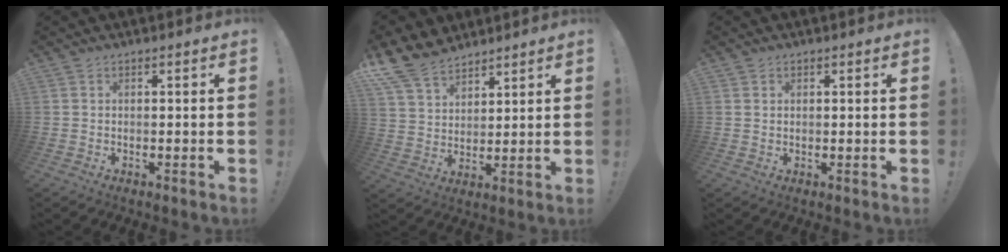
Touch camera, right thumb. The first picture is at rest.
{"total": 12.4, "force": [9.7, 6.5, 4.2], "torque": [-0.085, -0.063, 0.189]}
{"total": 1.2, "force": [0.7, 1.0, 0.3], "torque": [0.003, -0.001, 0.011]}